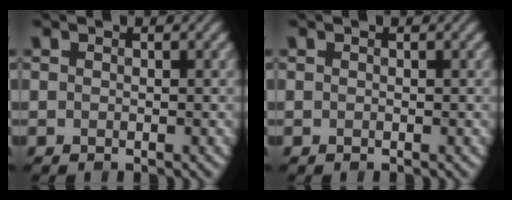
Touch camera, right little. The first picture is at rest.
{"total": 0.0}